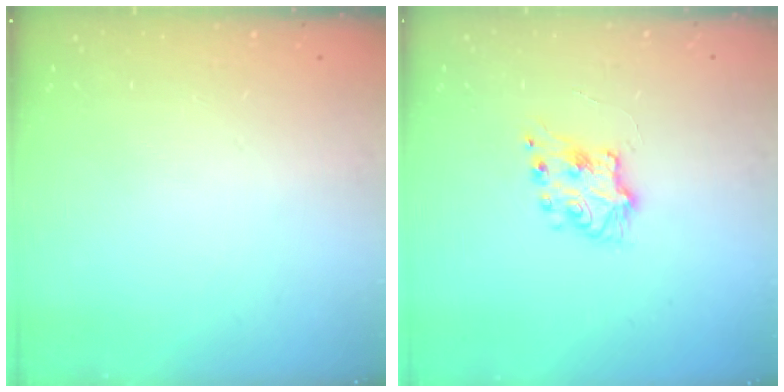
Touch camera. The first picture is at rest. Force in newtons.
{"total": 7.8, "press": 7.8, "slide": 0.3}